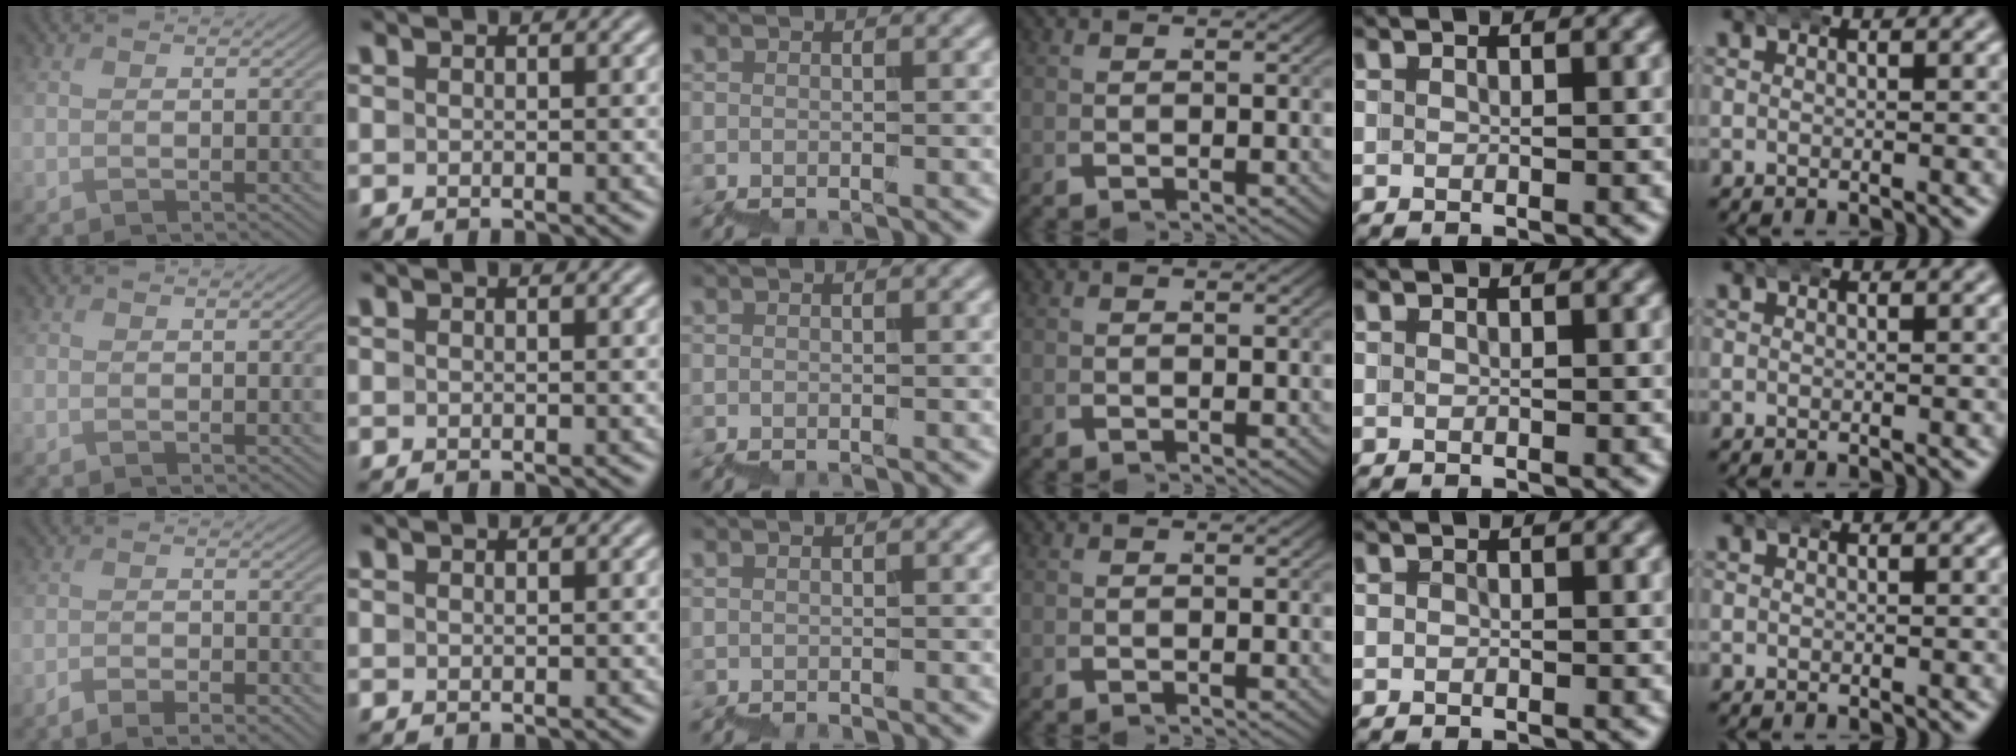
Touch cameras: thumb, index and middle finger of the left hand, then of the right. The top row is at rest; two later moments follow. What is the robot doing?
{"motion": "wrap", "object": "bubble wrap"}